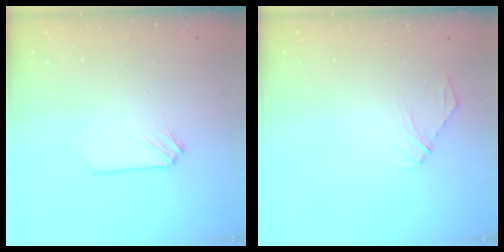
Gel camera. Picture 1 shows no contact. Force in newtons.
{"total": 5.5, "press": 5.5, "slide": 0.8}